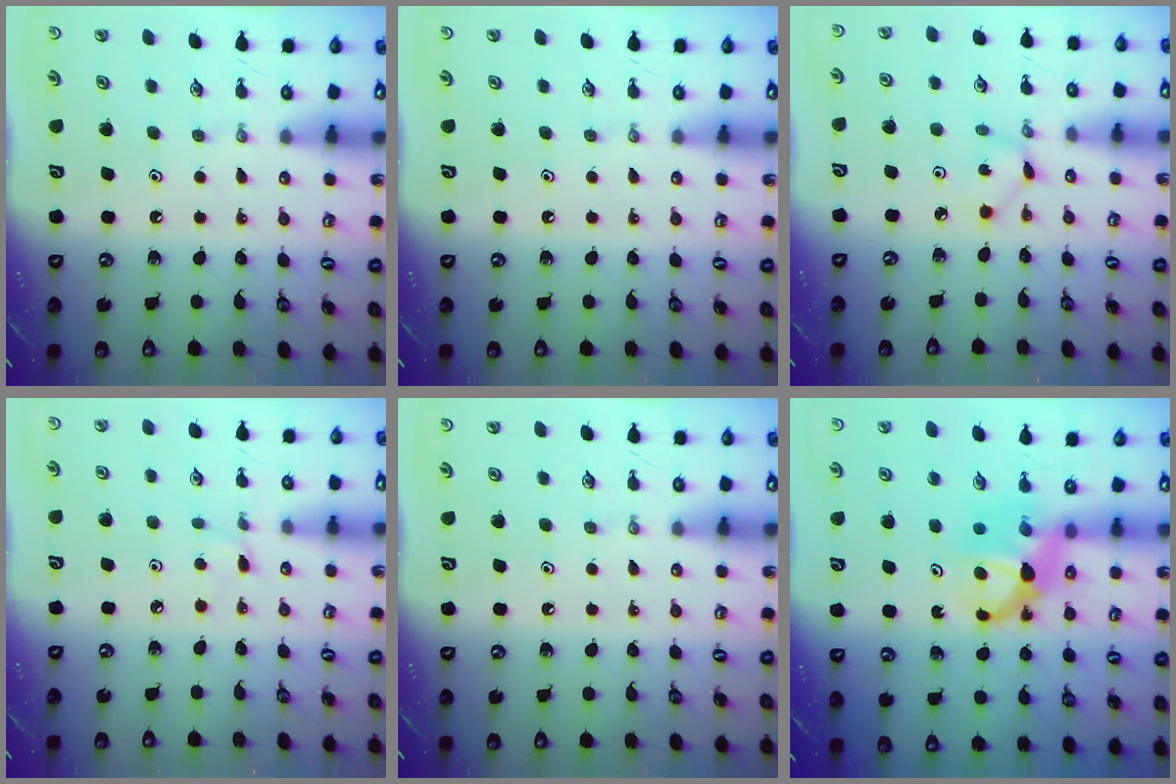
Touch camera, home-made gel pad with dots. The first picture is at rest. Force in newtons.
{"total": 0.0}
{"total": 1.6, "press": 1.5, "slide": 0.1}
{"total": 2.8, "press": 2.7, "slide": 0.5}
{"total": 0.0}
{"total": 7.1, "press": 7.0, "slide": 0.6}